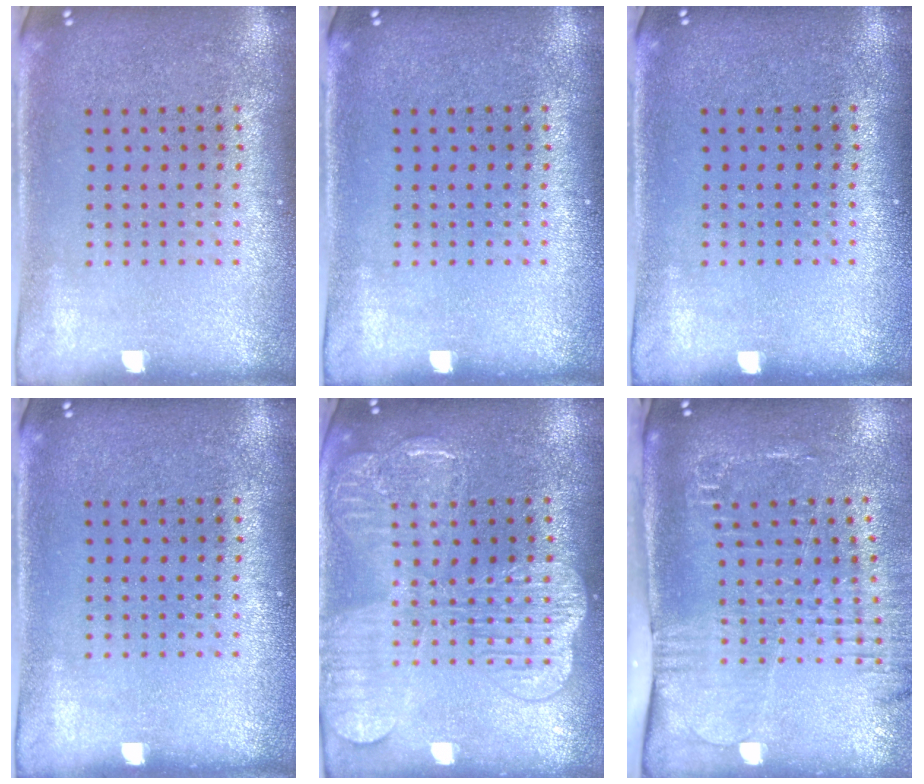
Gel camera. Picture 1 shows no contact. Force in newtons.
{"total": 0.0}
{"total": 0.0}
{"total": 0.0}
{"total": 3.7, "press": 3.6, "slide": 0.5}
{"total": 2.6, "press": 2.0, "slide": 1.6}